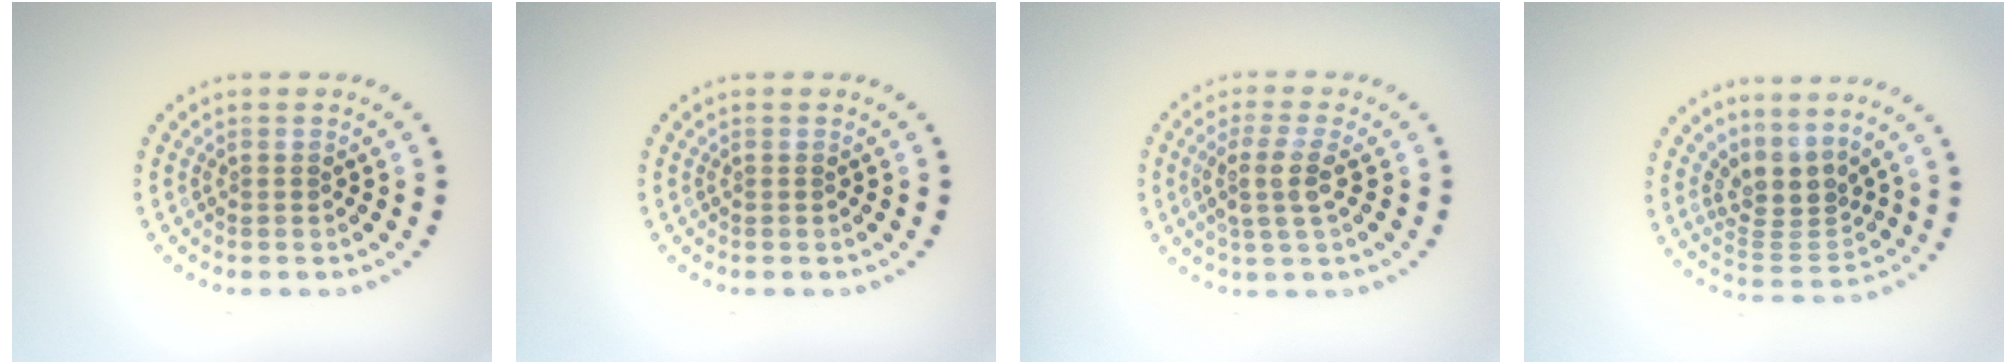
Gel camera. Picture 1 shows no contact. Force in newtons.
{"total": 0.0}
{"total": 3.1, "press": 2.4, "slide": 1.9}
{"total": 3.4, "press": 2.5, "slide": 2.4}